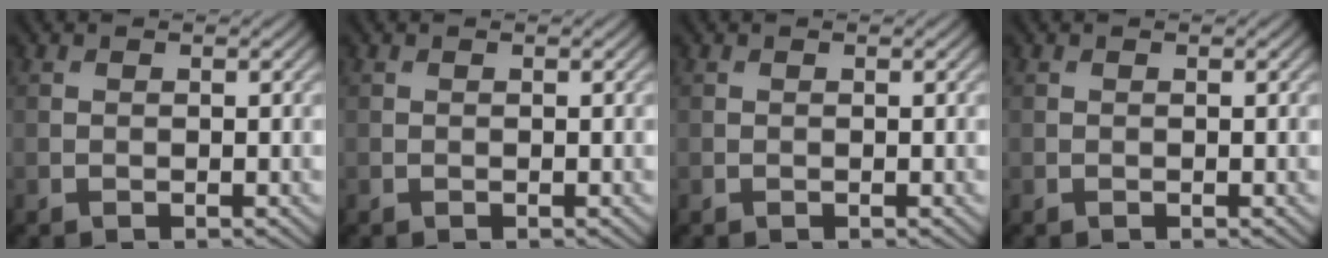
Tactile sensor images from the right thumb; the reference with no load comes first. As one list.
[{"total": 0.0}, {"total": 0.0}, {"total": 0.0}]